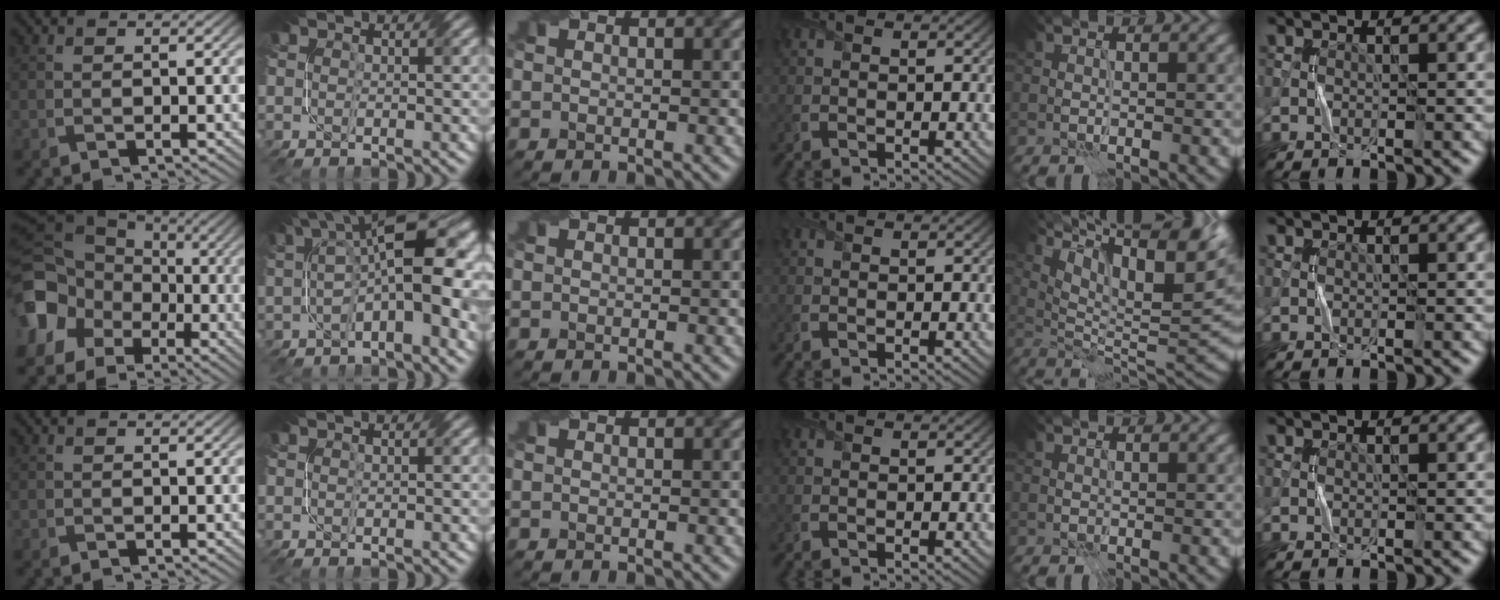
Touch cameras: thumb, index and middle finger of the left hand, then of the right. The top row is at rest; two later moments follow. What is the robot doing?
{"motion": "fold", "object": "napkin"}